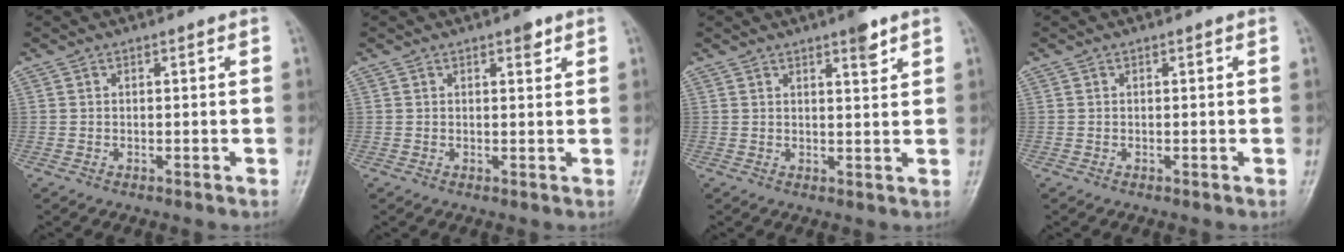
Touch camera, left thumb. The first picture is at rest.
{"total": 2.0, "force": [1.3, 0.8, 1.3], "torque": [-0.012, -0.005, 0.015]}
{"total": 3.6, "force": [2.5, 0.7, 2.6], "torque": [-0.032, -0.015, 0.035]}
{"total": 0.0}